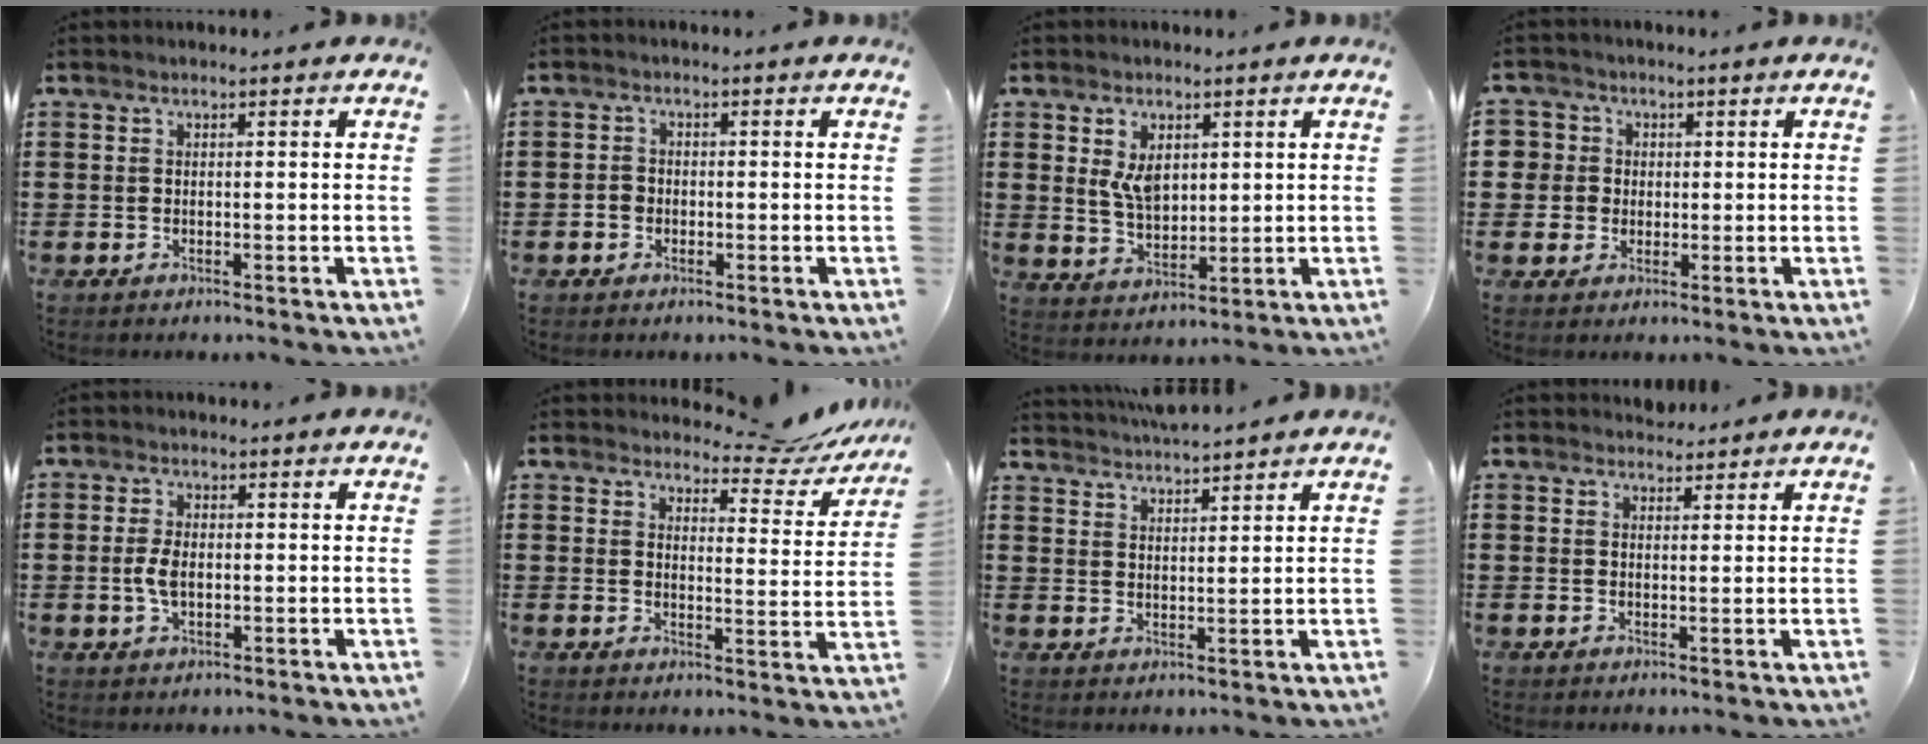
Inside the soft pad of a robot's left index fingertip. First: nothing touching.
{"total": 1.4, "force": [-0.5, 1.2, 0.5], "torque": [-0.014, 0.003, -0.012]}
{"total": 5.0, "force": [2.0, 2.9, 3.6], "torque": [-0.070, 0.005, 0.034]}
{"total": 4.1, "force": [0.4, 4.1, -0.1], "torque": [-0.022, 0.012, 0.005]}
{"total": 3.5, "force": [-0.1, 1.9, 3.0], "torque": [-0.075, 0.000, -0.008]}
{"total": 5.3, "force": [4.9, 0.9, 1.8], "torque": [-0.041, -0.027, 0.082]}
{"total": 3.2, "force": [3.1, -0.5, -0.3], "torque": [-0.005, -0.014, 0.059]}
{"total": 1.8, "force": [1.7, 0.4, 0.0], "torque": [-0.005, 0.001, 0.034]}